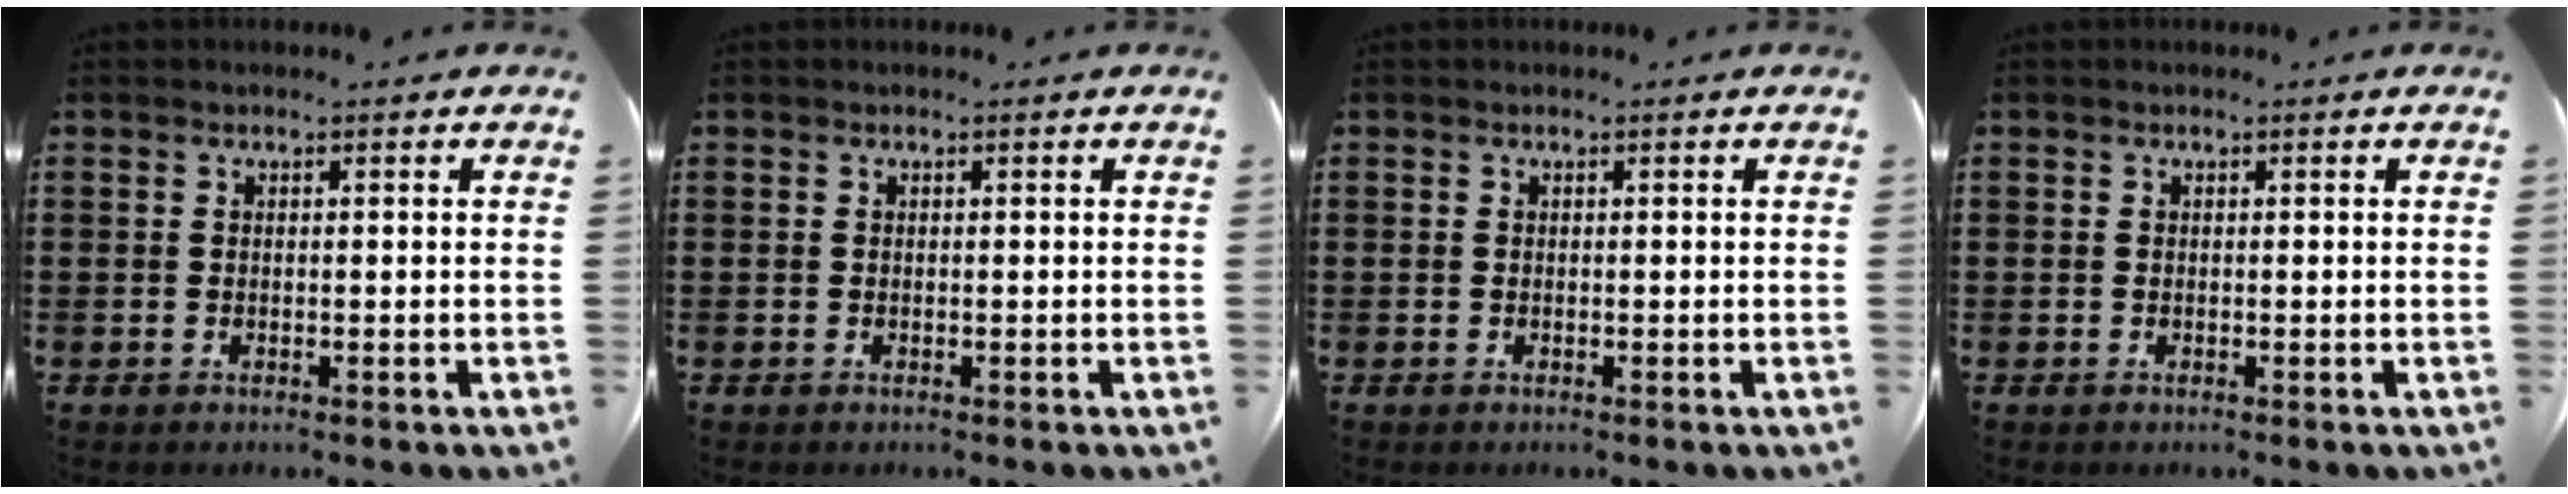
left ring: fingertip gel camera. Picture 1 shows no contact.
{"total": 0.0}
{"total": 0.0}
{"total": 0.0}